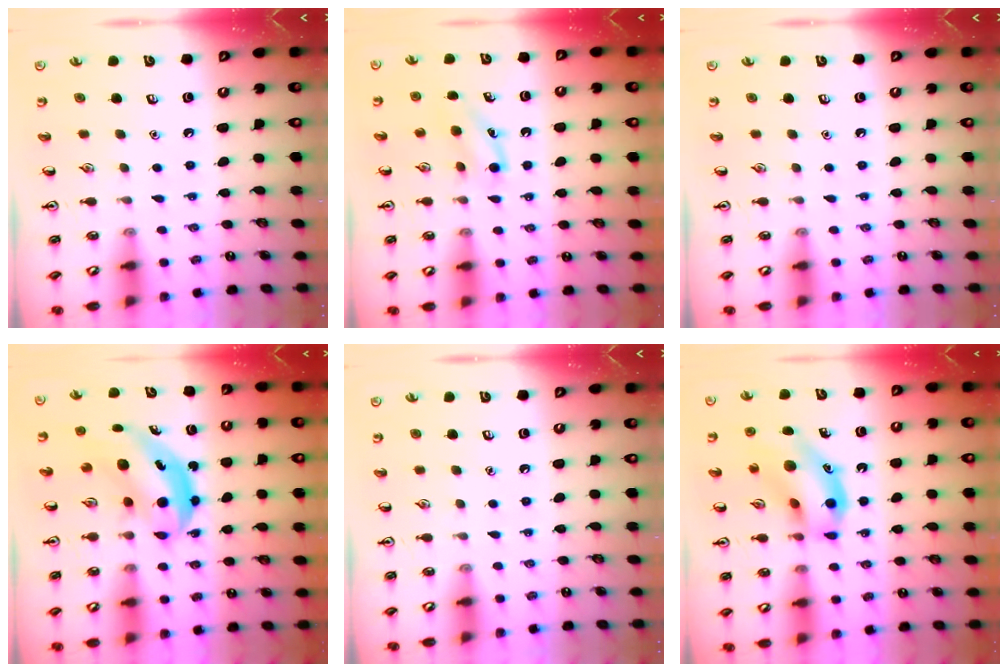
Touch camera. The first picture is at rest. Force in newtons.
{"total": 6.0, "press": 5.8, "slide": 1.5}
{"total": 0.0}
{"total": 5.5, "press": 5.4, "slide": 1.2}
{"total": 0.0}
{"total": 14.9, "press": 14.5, "slide": 3.2}